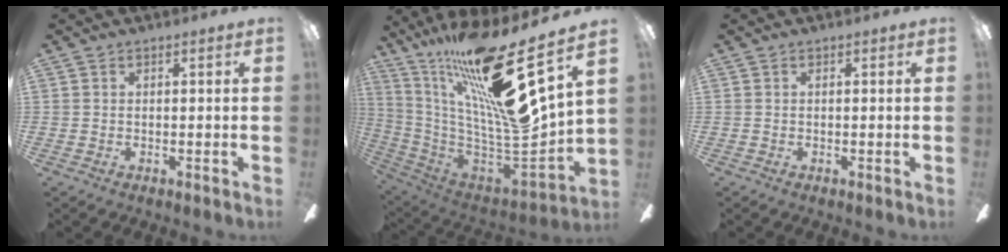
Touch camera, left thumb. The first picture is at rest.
{"total": 26.1, "force": [16.2, 3.5, 20.2], "torque": [-0.354, -0.127, 0.257]}
{"total": 0.0}